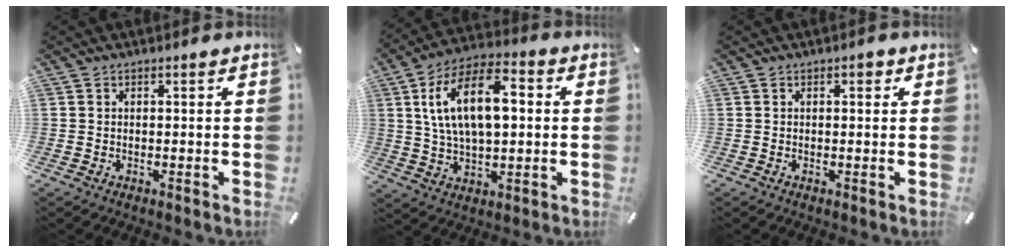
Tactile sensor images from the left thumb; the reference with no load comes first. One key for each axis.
{"total": 16.0, "fx": 3.8, "fy": 8.7, "fz": 12.9, "tx": -0.245, "ty": 0.006, "tz": 0.062}
{"total": 1.4, "fx": 0.5, "fy": 0.9, "fz": 1.0, "tx": -0.012, "ty": 0.003, "tz": 0.006}